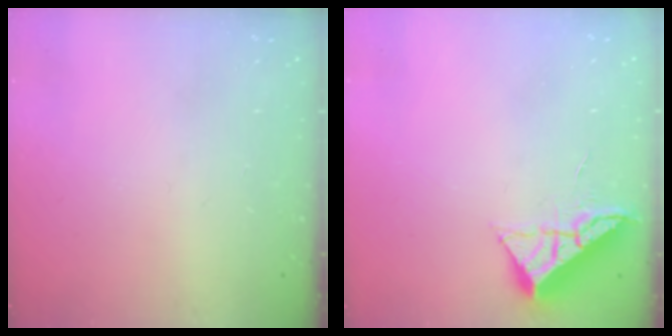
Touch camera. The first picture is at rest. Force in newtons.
{"total": 6.9, "press": 6.9, "slide": 0.5}